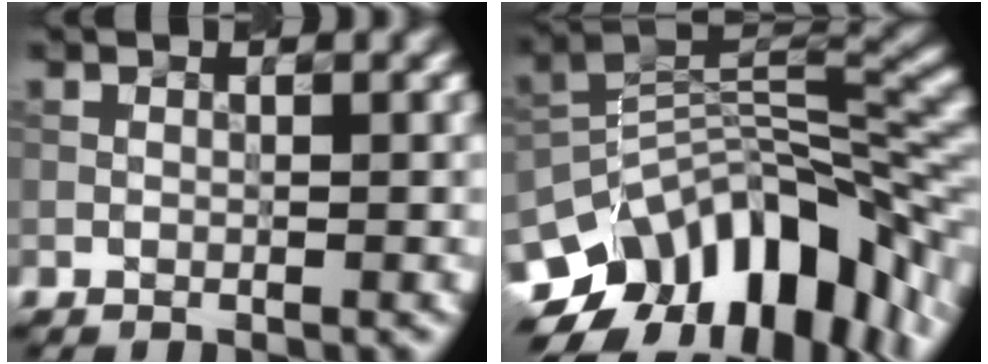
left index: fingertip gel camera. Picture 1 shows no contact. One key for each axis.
{"total": 13.8, "fx": -7.6, "fy": 7.0, "fz": 9.1, "tx": -0.158, "ty": 0.018, "tz": -0.127}